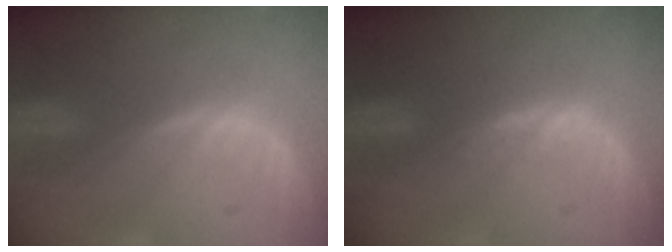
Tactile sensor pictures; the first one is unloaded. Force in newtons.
{"total": 1.7, "press": 1.4, "slide": 0.9}